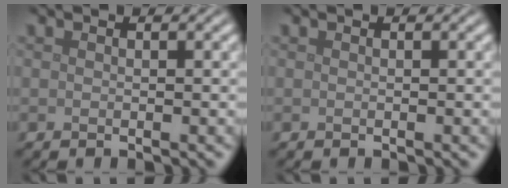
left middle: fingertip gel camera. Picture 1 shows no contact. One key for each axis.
{"total": 0.0}